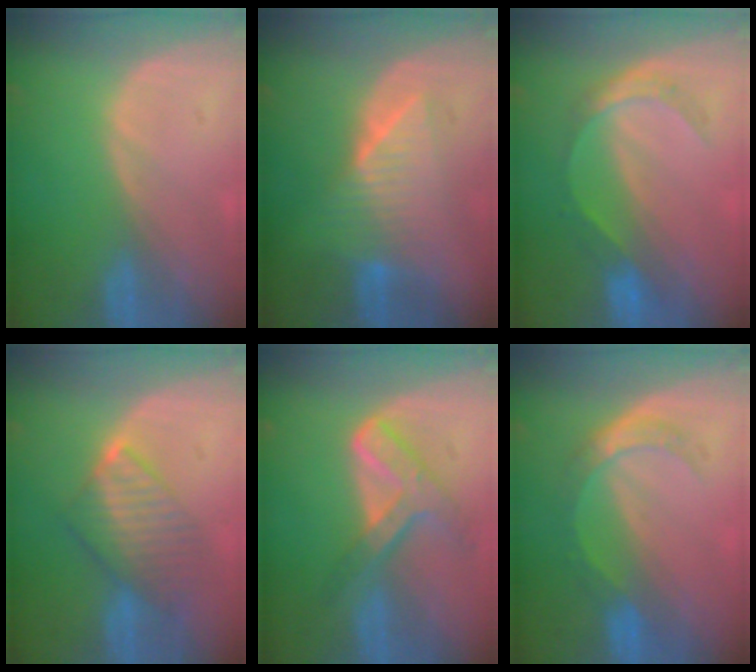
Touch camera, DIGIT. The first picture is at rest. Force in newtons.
{"total": 6.9, "press": 6.8, "slide": 0.9}
{"total": 5.3, "press": 5.0, "slide": 1.6}
{"total": 6.8, "press": 6.7, "slide": 1.0}
{"total": 7.2, "press": 6.2, "slide": 3.8}
{"total": 5.4, "press": 4.8, "slide": 2.4}